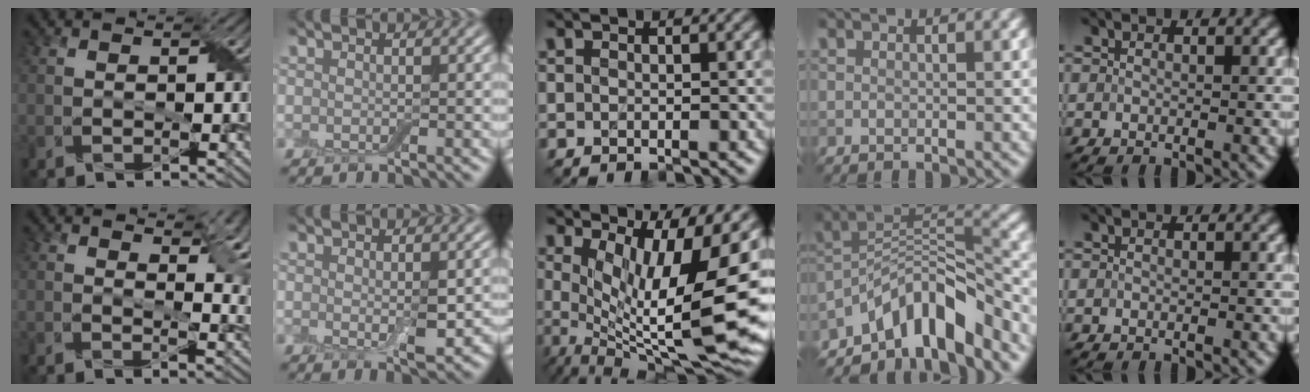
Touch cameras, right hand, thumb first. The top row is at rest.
{"thumb": {"total": 8.4, "force": [4.5, 3.3, 6.3], "torque": [-0.089, -0.001, 0.076]}, "index": {"total": 3.1, "force": [-0.2, 0.9, 3.0], "torque": [-0.048, -0.008, 0.001]}, "middle": {"total": 14.4, "force": [1.8, 4.0, 13.7], "torque": [-0.201, -0.015, 0.039]}, "ring": {"total": 8.7, "force": [-6.3, 2.9, 5.3], "torque": [-0.071, 0.006, -0.125]}}